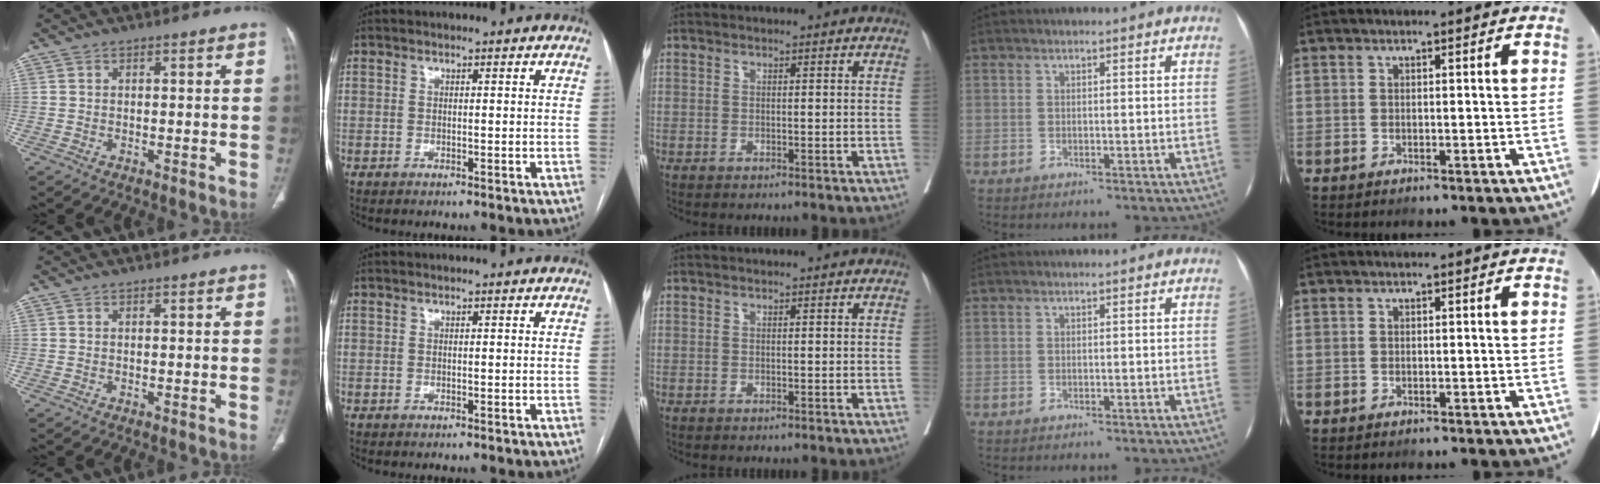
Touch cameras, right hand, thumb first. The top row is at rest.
{}